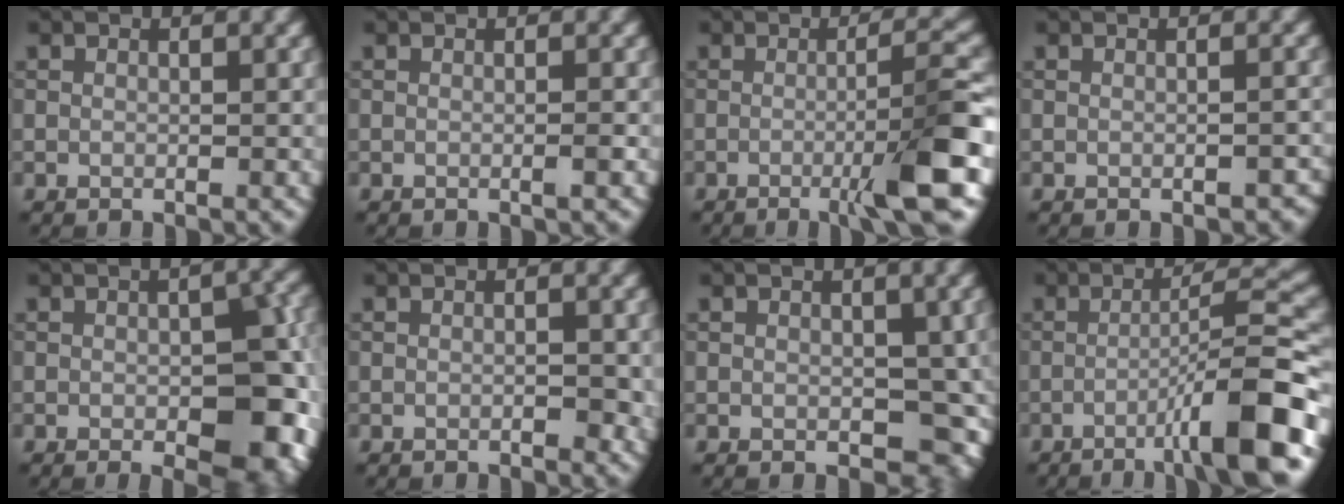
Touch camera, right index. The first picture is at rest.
{"total": 0.5, "force": [-0.2, -0.1, 0.5], "torque": [-0.009, 0.001, -0.005]}
{"total": 6.4, "force": [-1.9, 0.5, 6.1], "torque": [-0.086, 0.011, -0.042]}
{"total": 1.1, "force": [-0.7, 0.3, 0.8], "torque": [-0.012, 0.003, -0.008]}
{"total": 10.0, "force": [-2.4, 4.7, 8.5], "torque": [-0.093, -0.004, -0.025]}
{"total": 1.5, "force": [-0.4, 0.6, 1.3], "torque": [-0.019, -0.001, -0.006]}
{"total": 5.2, "force": [-0.5, 3.4, 4.0], "torque": [-0.051, -0.013, 0.000]}
{"total": 9.0, "force": [-3.9, 1.0, 8.0], "torque": [-0.106, 0.019, -0.071]}